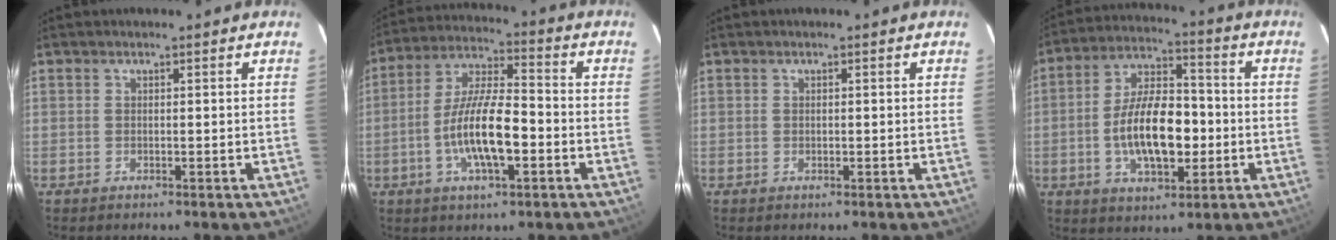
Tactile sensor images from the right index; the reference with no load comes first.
{"total": 13.0, "force": [-3.8, 3.9, 11.8], "torque": [-0.235, -0.001, -0.069]}
{"total": 0.5, "force": [0.1, 0.4, 0.3], "torque": [-0.006, 0.001, 0.002]}
{"total": 14.7, "force": [-2.6, 7.1, 12.6], "torque": [-0.237, 0.011, -0.039]}